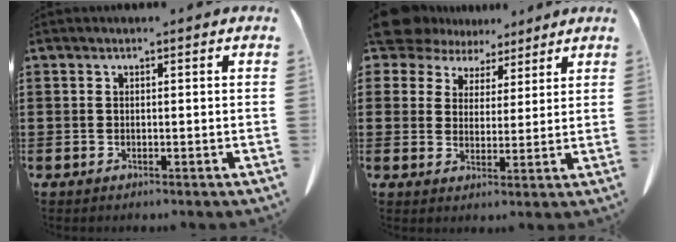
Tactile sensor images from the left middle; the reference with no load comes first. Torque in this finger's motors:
{"motor_torque": [0.01, 0.20, 0.15, 0.04]}